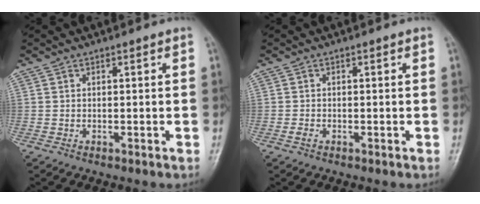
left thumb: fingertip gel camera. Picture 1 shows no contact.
{"total": 1.0, "force": [-0.6, 0.6, 0.5], "torque": [-0.013, -0.001, -0.014]}